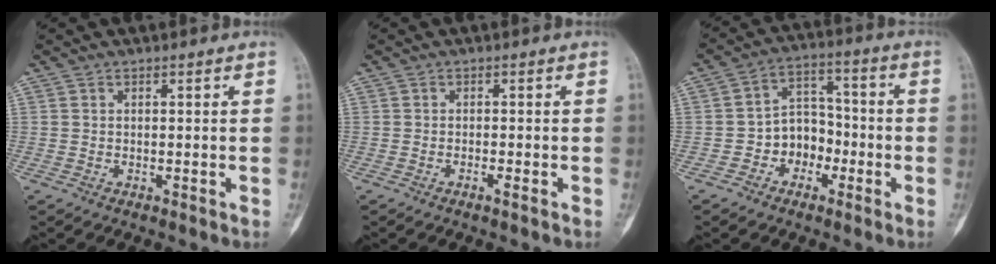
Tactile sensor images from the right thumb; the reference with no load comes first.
{"total": 1.1, "force": [-0.6, 0.0, 0.9], "torque": [-0.018, 0.002, -0.012]}
{"total": 8.3, "force": [-2.9, 6.6, 4.1], "torque": [-0.022, 0.044, -0.059]}